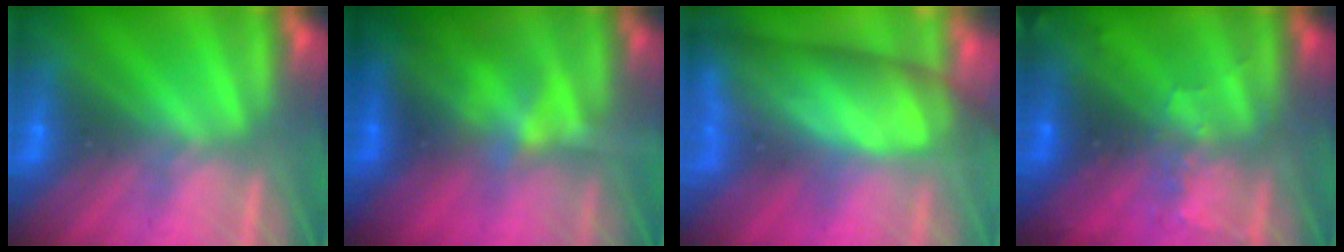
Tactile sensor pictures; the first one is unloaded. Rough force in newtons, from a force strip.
{"total": 4.5}
{"total": 7.9}
{"total": 3.1}